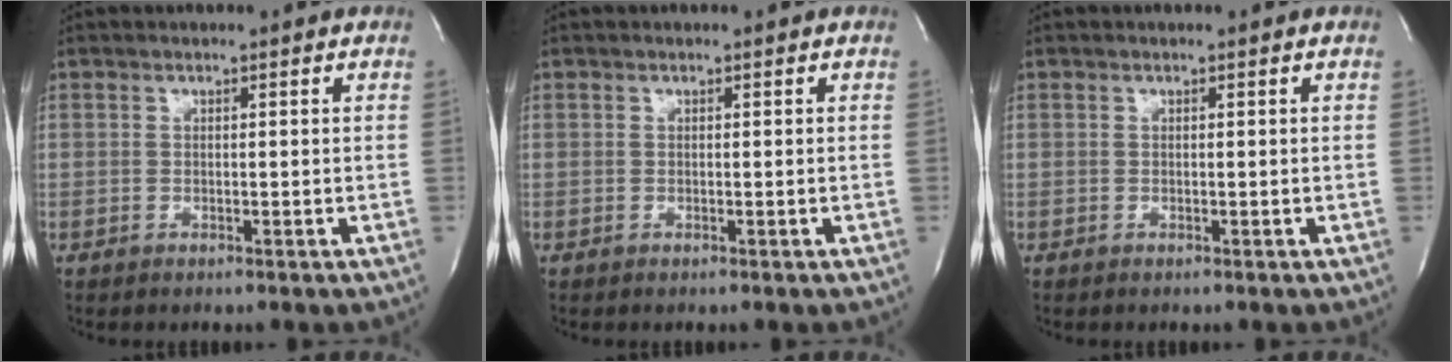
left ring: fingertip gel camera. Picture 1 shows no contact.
{"total": 0.0}
{"total": 0.0}